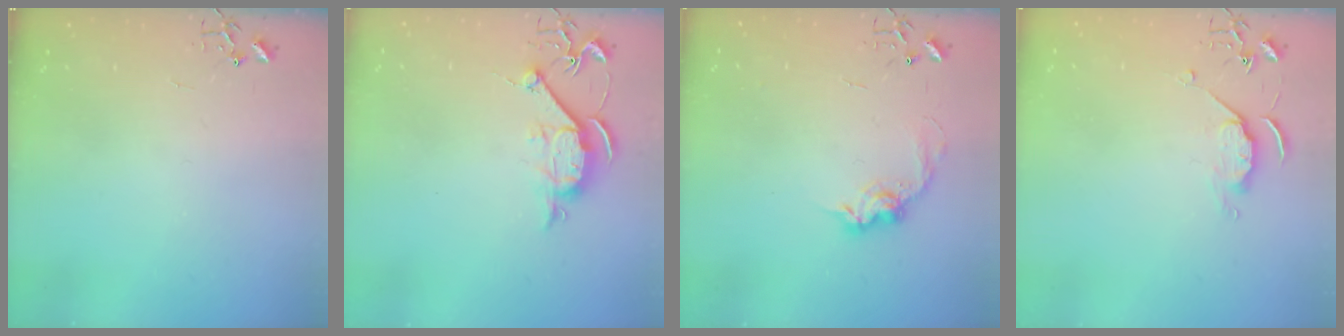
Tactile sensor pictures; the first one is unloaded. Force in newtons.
{"total": 8.5, "press": 8.5, "slide": 0.8}
{"total": 10.0, "press": 10.0, "slide": 0.6}
{"total": 6.0, "press": 6.0, "slide": 0.6}